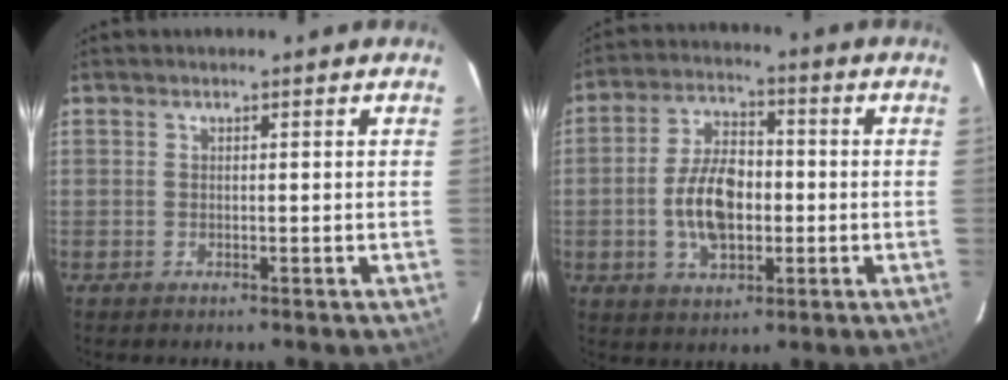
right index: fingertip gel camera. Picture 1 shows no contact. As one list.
[{"total": 11.0, "force": [-1.8, 6.4, 8.8], "torque": [-0.170, 0.012, -0.025]}]